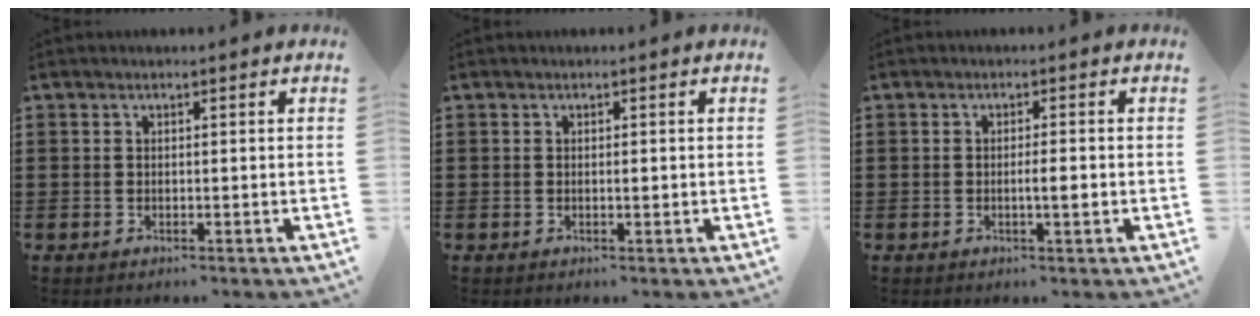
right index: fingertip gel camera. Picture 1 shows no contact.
{"total": 0.7, "force": [0.0, 0.2, 0.7], "torque": [-0.014, 0.000, -0.001]}
{"total": 2.4, "force": [-0.5, 0.3, 2.4], "torque": [-0.040, -0.003, -0.010]}